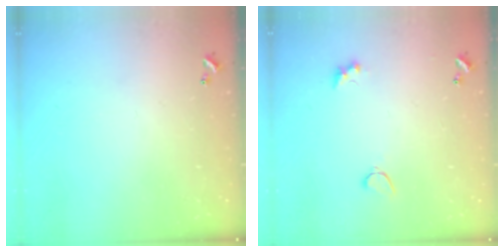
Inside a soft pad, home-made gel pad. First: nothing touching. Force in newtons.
{"total": 3.5, "press": 3.3, "slide": 0.9}